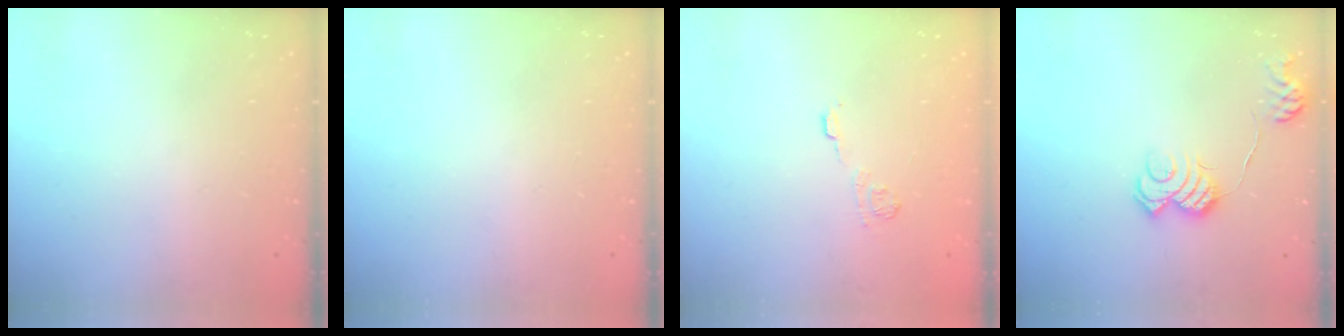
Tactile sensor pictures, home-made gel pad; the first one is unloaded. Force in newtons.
{"total": 0.0}
{"total": 8.7, "press": 8.6, "slide": 1.3}
{"total": 11.1, "press": 11.0, "slide": 1.0}